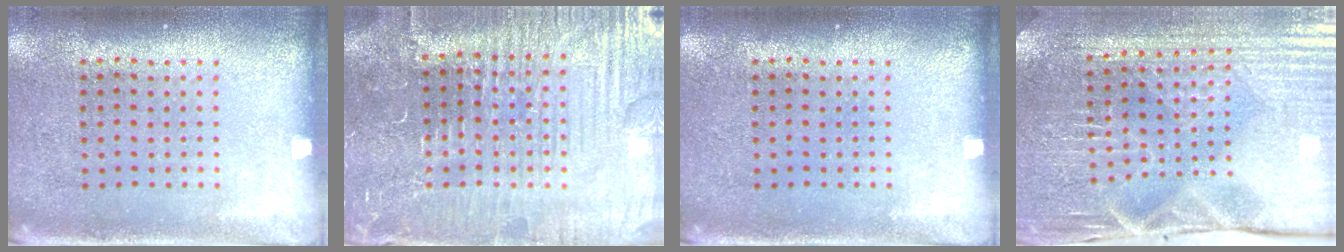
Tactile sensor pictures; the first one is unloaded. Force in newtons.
{"total": 5.5, "press": 5.0, "slide": 2.1}
{"total": 0.0}
{"total": 3.9, "press": 3.9, "slide": 0.4}